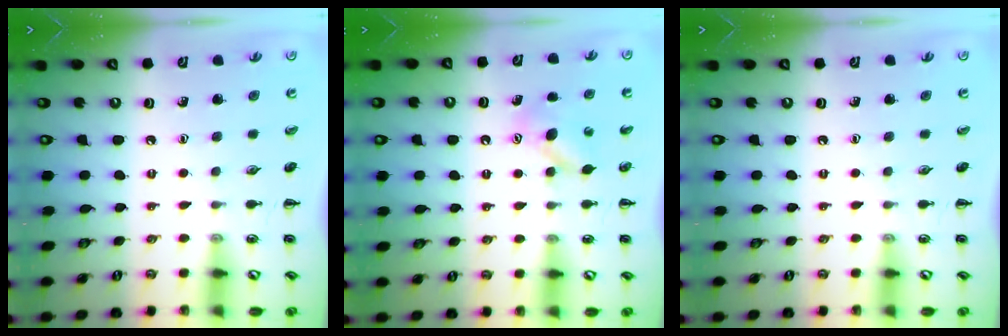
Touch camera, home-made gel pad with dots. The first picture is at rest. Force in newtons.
{"total": 5.2, "press": 5.1, "slide": 0.9}
{"total": 0.0}